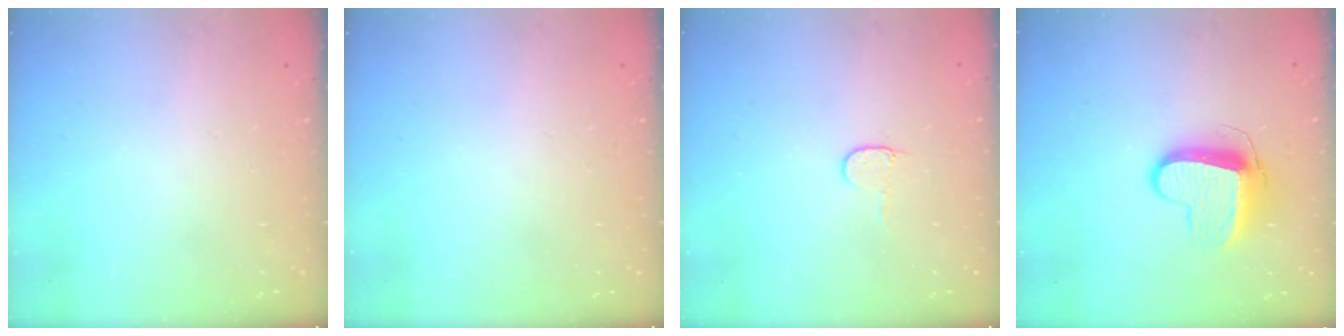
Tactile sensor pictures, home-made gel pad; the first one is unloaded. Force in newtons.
{"total": 0.0}
{"total": 4.0, "press": 4.0, "slide": 0.4}
{"total": 10.9, "press": 10.8, "slide": 0.6}